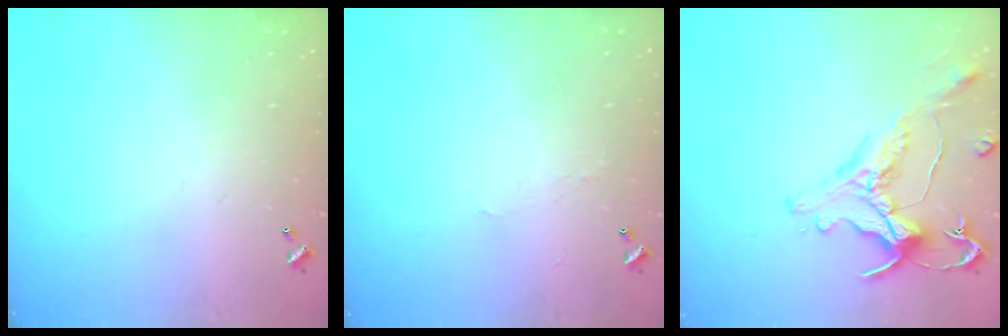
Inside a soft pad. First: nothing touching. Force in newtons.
{"total": 1.2, "press": 1.1, "slide": 0.3}
{"total": 0.7, "press": 0.1, "slide": 0.7}